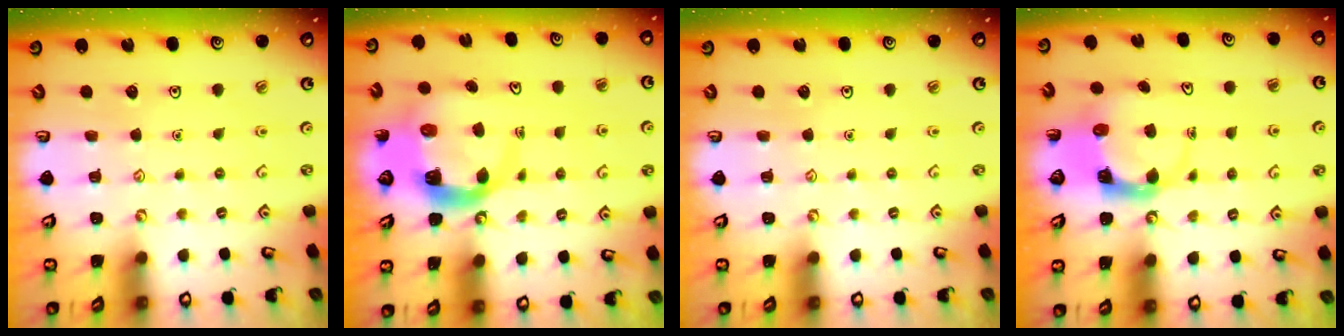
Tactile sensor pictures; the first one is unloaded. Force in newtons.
{"total": 6.6, "press": 6.5, "slide": 0.8}
{"total": 0.0}
{"total": 3.7, "press": 3.7, "slide": 0.5}